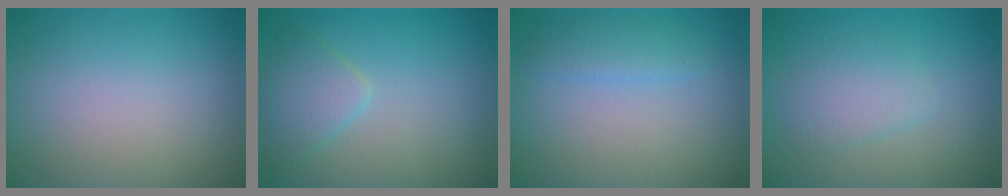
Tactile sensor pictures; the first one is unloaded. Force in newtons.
{"total": 2.6, "press": 2.6, "slide": 0.1}
{"total": 1.7, "press": 1.7, "slide": 0.1}
{"total": 2.3, "press": 2.3, "slide": 0.0}